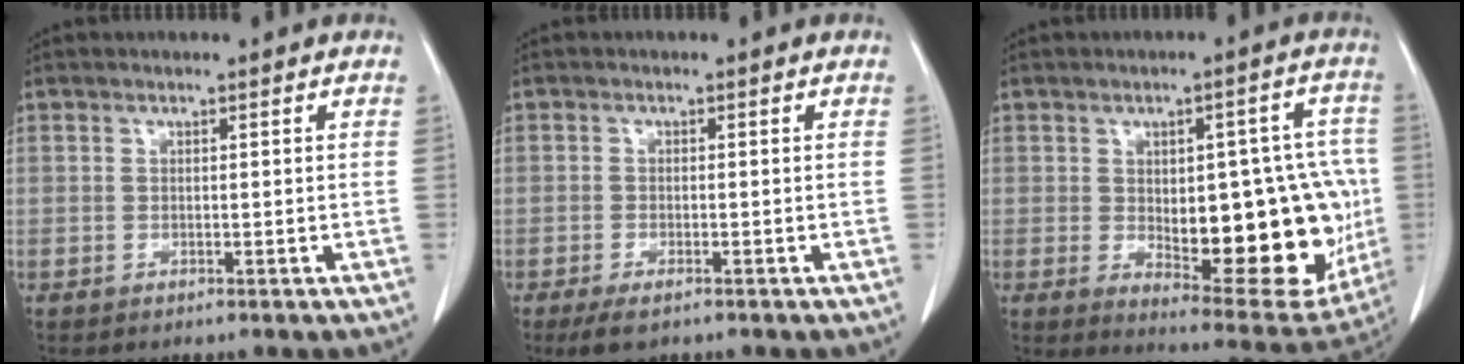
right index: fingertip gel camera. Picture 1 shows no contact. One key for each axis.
{"total": 3.5, "fx": -2.5, "fy": 1.1, "fz": 2.3, "tx": -0.044, "ty": -0.007, "tz": -0.038}
{"total": 20.4, "fx": -2.2, "fy": 7.7, "fz": 18.8, "tx": -0.206, "ty": 0.012, "tz": 0.000}